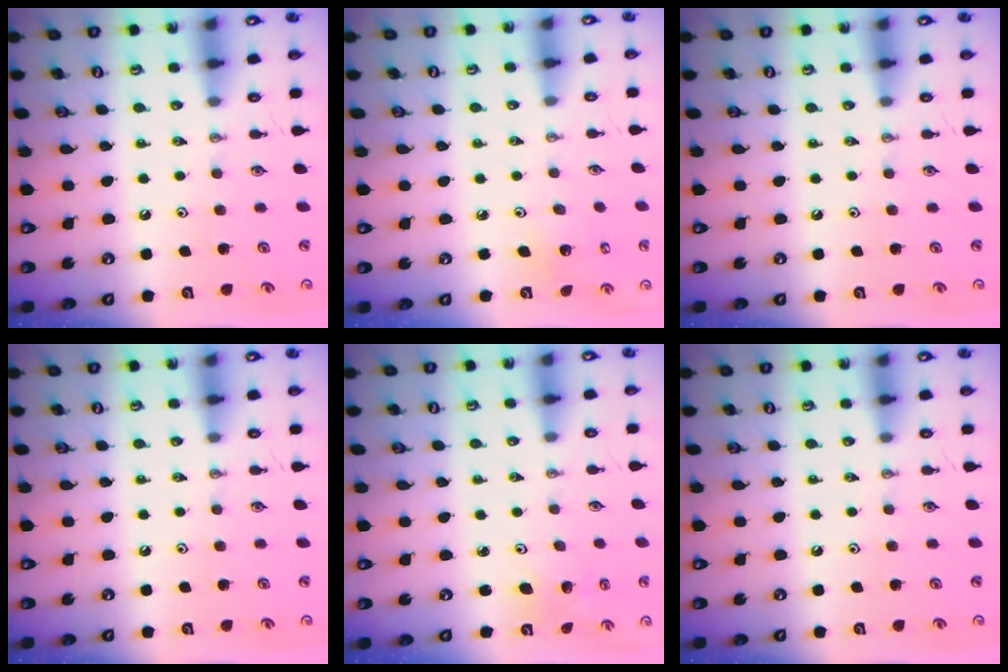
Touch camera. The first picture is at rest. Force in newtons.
{"total": 4.1, "press": 4.1, "slide": 0.4}
{"total": 0.0}
{"total": 0.0}
{"total": 3.2, "press": 3.0, "slide": 1.2}
{"total": 0.0}